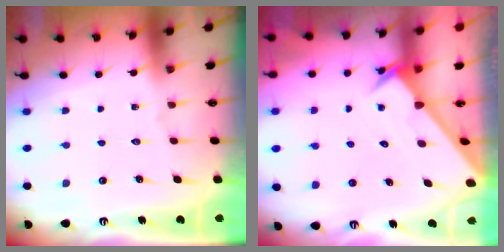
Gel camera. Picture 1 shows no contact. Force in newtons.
{"total": 2.7, "press": 2.7, "slide": 0.2}